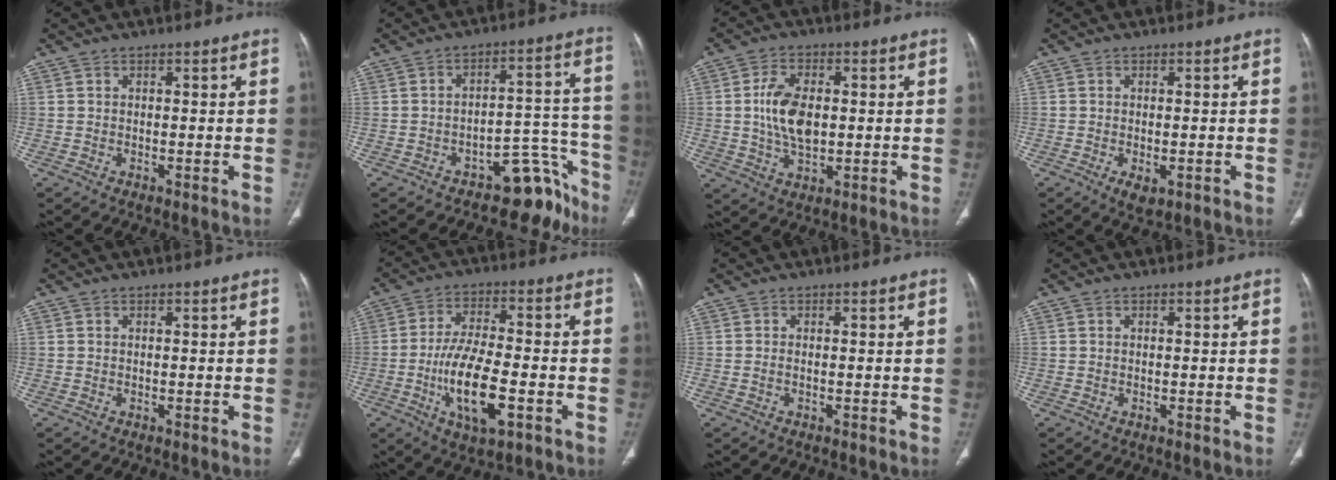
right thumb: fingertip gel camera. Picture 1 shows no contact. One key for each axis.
{"total": 10.2, "fx": -8.1, "fy": 5.1, "fz": 3.5, "tx": 0.014, "ty": 0.128, "tz": -0.118}
{"total": 9.2, "fx": 0.5, "fy": 5.3, "fz": 7.5, "tx": -0.139, "ty": 0.000, "tz": 0.013}
{"total": 3.1, "fx": -1.2, "fy": 1.6, "fz": 2.4, "tx": -0.041, "ty": -0.005, "tz": -0.013}
{"total": 0.0}
{"total": 13.4, "fx": -4.2, "fy": 5.1, "fz": 11.6, "tx": -0.211, "ty": 0.011, "tz": -0.072}
{"total": 0.6, "fx": -0.2, "fy": 0.3, "fz": 0.5, "tx": -0.013, "ty": 0.000, "tz": -0.004}
{"total": 0.0}